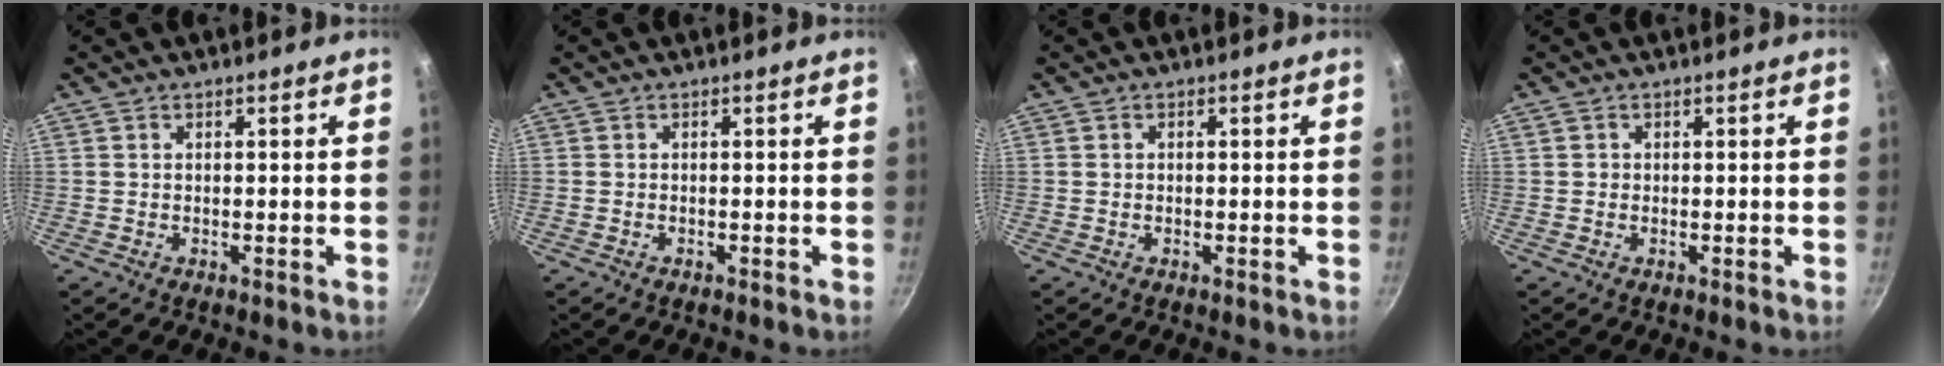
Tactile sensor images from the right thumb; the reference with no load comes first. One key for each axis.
{"total": 0.0}
{"total": 0.0}
{"total": 0.8, "fx": 0.2, "fy": 0.7, "fz": 0.2, "tx": 0.000, "ty": 0.004, "tz": 0.002}